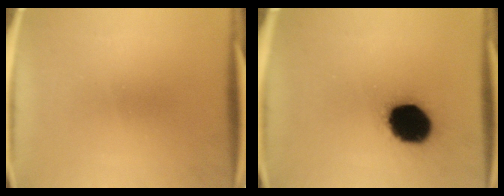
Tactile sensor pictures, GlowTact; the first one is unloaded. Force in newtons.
{"total": 18.9}